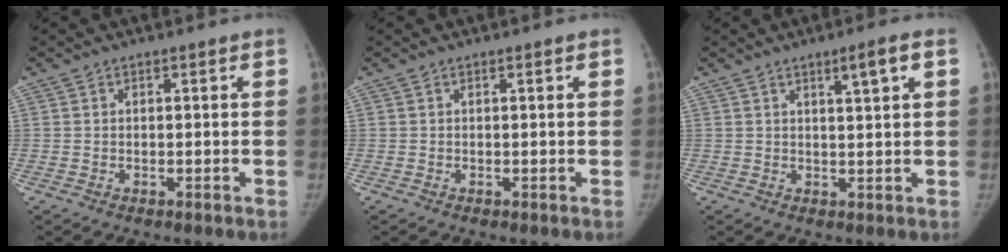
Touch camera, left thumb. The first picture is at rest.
{"total": 0.0}
{"total": 4.0, "force": [1.9, 0.2, 3.5], "torque": [-0.051, -0.007, 0.032]}